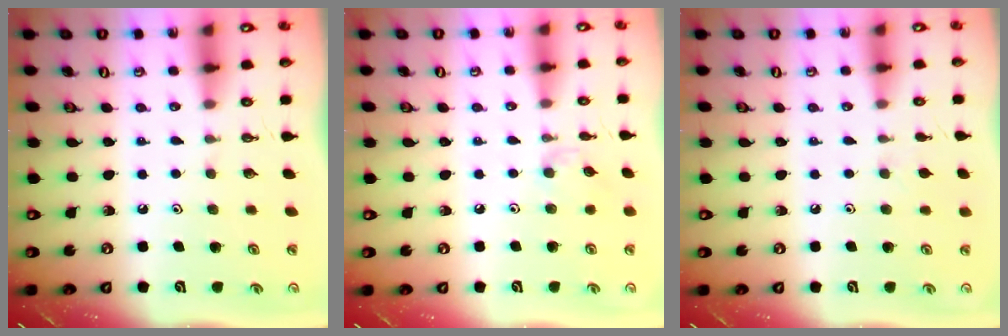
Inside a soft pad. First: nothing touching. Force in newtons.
{"total": 5.6, "press": 5.6, "slide": 0.6}
{"total": 2.9, "press": 2.8, "slide": 0.6}